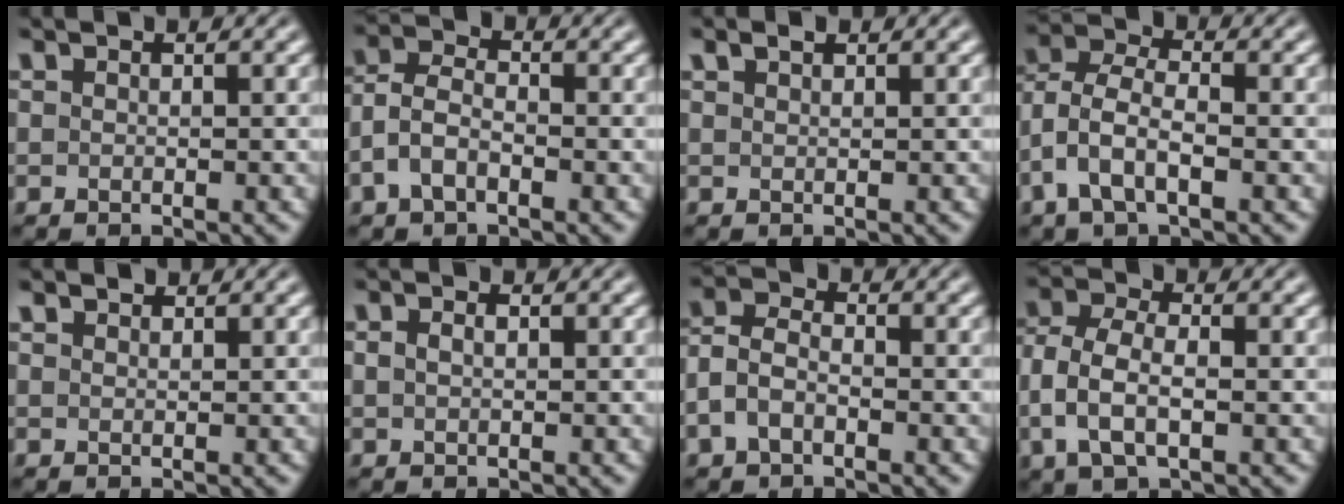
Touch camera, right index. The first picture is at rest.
{"total": 4.3, "force": [-1.3, 3.2, 2.6], "torque": [-0.068, -0.019, -0.017]}
{"total": 0.9, "force": [0.8, -0.4, 0.2], "torque": [0.001, 0.003, 0.020]}
{"total": 4.9, "force": [-0.3, 3.6, 3.4], "torque": [-0.088, -0.024, 0.000]}
{"total": 1.0, "force": [0.9, -0.4, 0.0], "torque": [0.011, -0.001, 0.022]}
{"total": 0.7, "force": [0.1, 0.1, 0.7], "torque": [-0.013, -0.007, 0.011]}
{"total": 4.5, "force": [-1.1, 3.4, 2.7], "torque": [-0.070, -0.016, -0.014]}
{"total": 5.3, "force": [-0.6, 3.5, 4.0], "torque": [-0.097, -0.022, 0.001]}